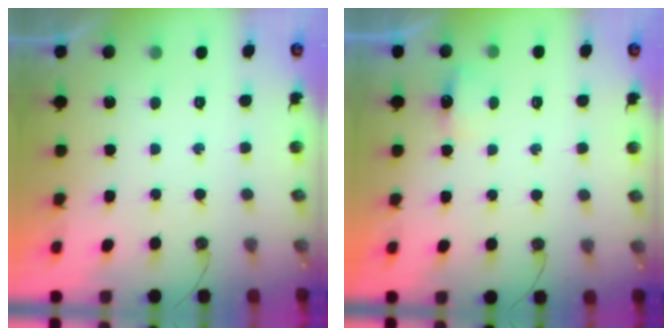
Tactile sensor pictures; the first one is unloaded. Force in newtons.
{"total": 2.9, "press": 2.9, "slide": 0.3}